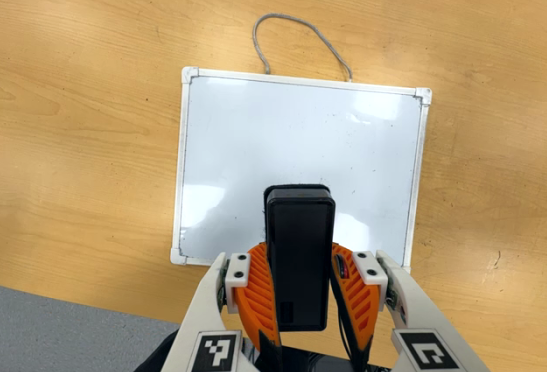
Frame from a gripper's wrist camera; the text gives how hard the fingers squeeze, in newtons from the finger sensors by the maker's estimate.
{"total": 7.6, "left": 6.2, "right": 8.9}